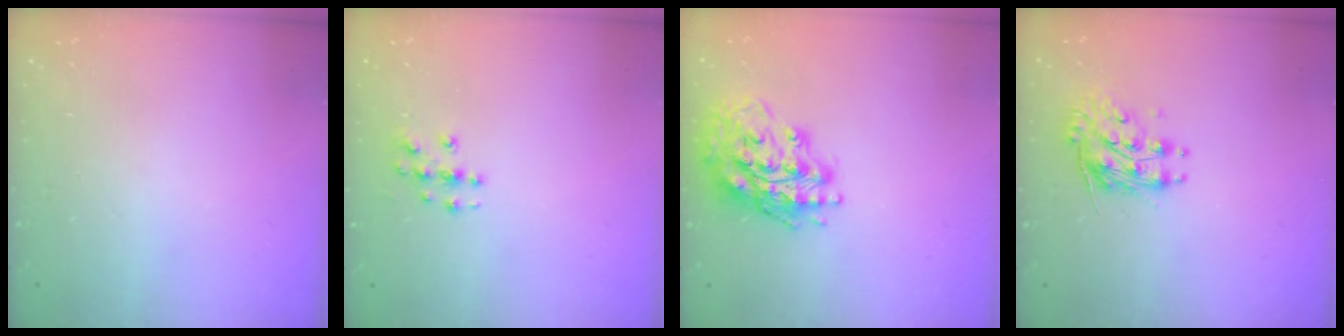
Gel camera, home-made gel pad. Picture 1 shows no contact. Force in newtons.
{"total": 3.4, "press": 3.4, "slide": 0.2}
{"total": 17.6, "press": 17.5, "slide": 2.3}
{"total": 8.9, "press": 8.9, "slide": 0.3}